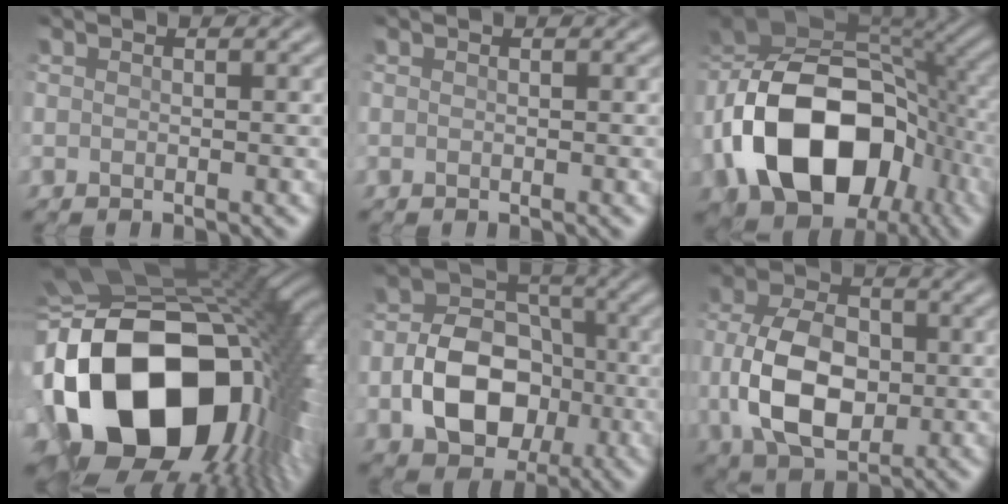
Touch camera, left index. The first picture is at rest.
{"total": 0.0}
{"total": 16.6, "force": [-4.0, 11.2, 11.7], "torque": [-0.248, -0.006, -0.068]}
{"total": 20.0, "force": [-4.8, 13.2, 14.2], "torque": [-0.287, -0.020, -0.069]}
{"total": 8.4, "force": [-2.3, 6.0, 5.3], "torque": [-0.096, -0.002, -0.040]}
{"total": 8.3, "force": [-1.0, 5.2, 6.4], "torque": [-0.141, 0.003, -0.019]}